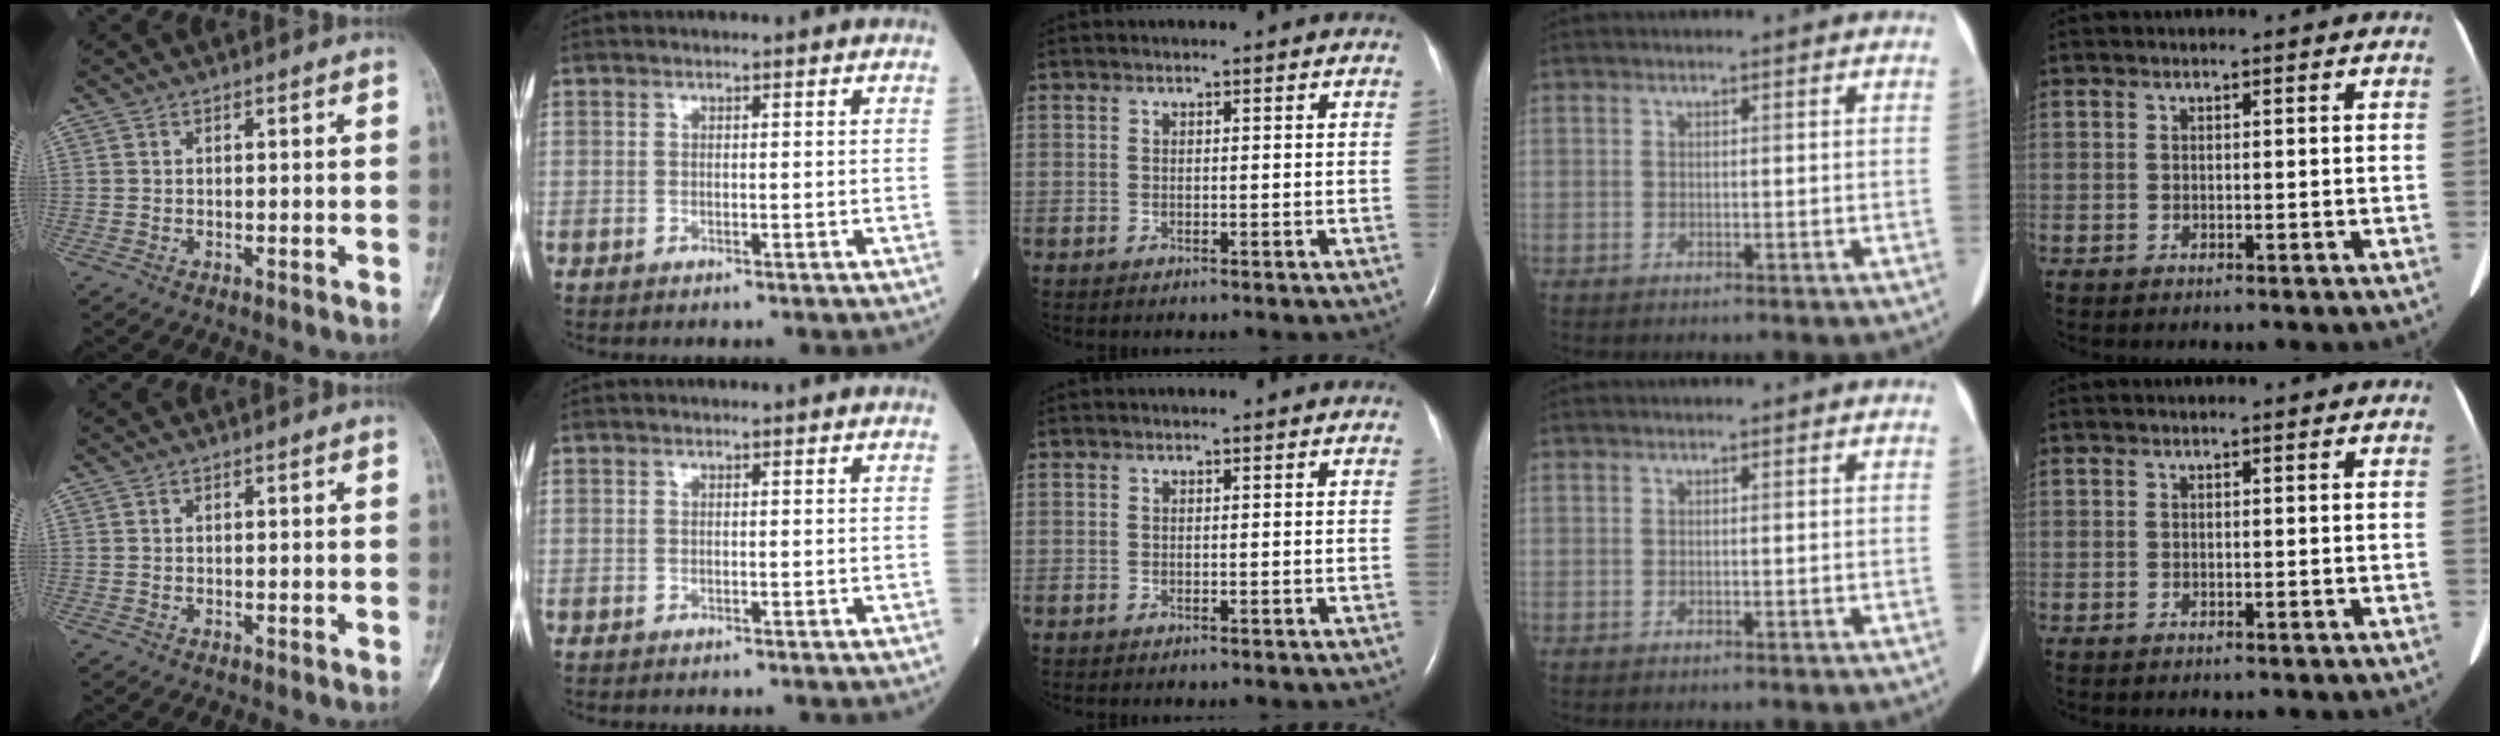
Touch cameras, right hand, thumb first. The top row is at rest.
{}